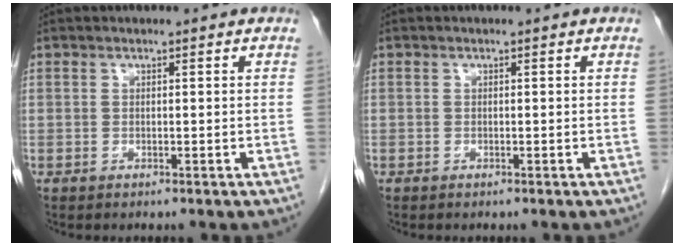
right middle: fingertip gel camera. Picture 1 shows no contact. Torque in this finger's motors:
{"motor_torque": [0.04, 0.02, -0.10, -0.21]}